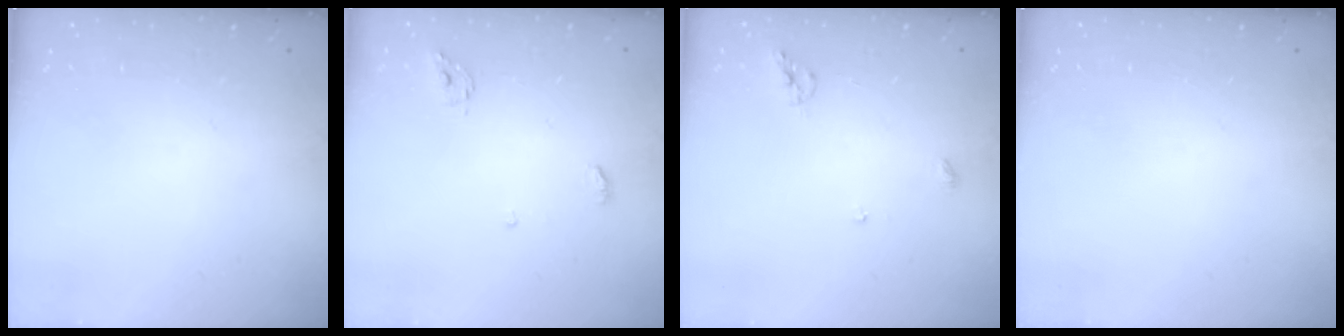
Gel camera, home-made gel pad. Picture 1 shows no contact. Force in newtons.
{"total": 4.4, "press": 4.4, "slide": 0.3}
{"total": 6.2, "press": 6.2, "slide": 0.1}
{"total": 0.0}